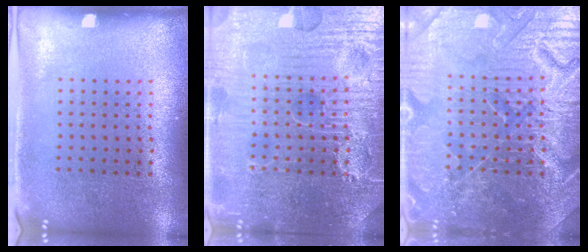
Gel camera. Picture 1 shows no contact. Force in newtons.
{"total": 6.8, "press": 6.8, "slide": 0.6}
{"total": 7.9, "press": 7.8, "slide": 1.0}